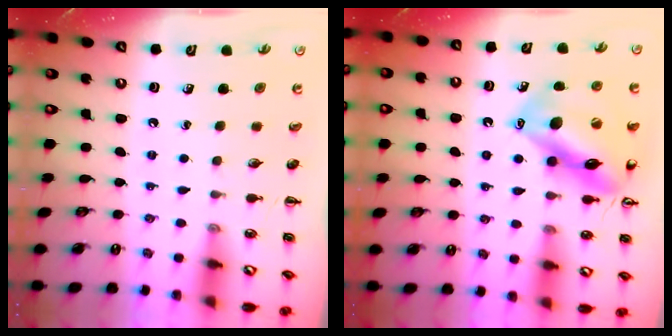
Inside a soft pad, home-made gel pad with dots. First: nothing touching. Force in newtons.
{"total": 16.0, "press": 15.9, "slide": 2.1}